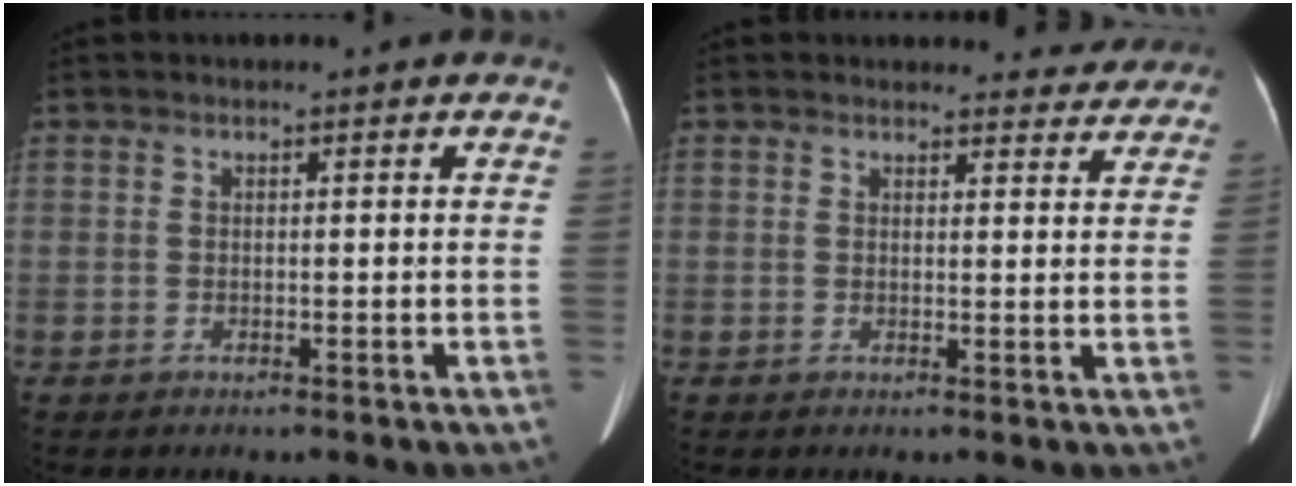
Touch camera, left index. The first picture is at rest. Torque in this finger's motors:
{"motor_torque": [0.47, -0.58, 0.02, 0.02]}